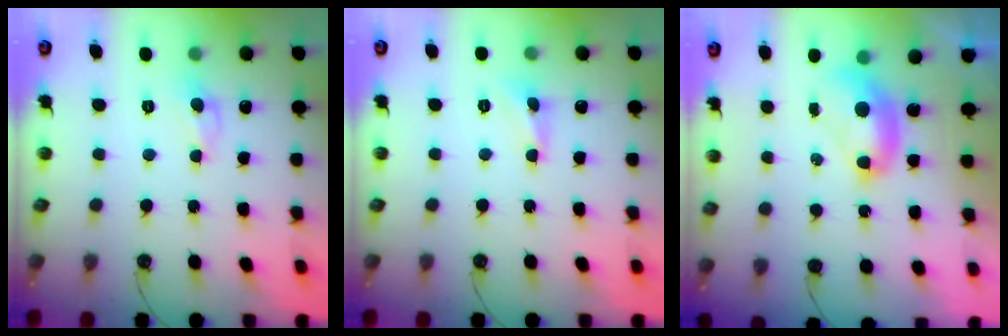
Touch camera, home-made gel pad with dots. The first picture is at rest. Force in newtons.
{"total": 2.4, "press": 2.3, "slide": 0.5}
{"total": 2.6, "press": 2.6, "slide": 0.1}